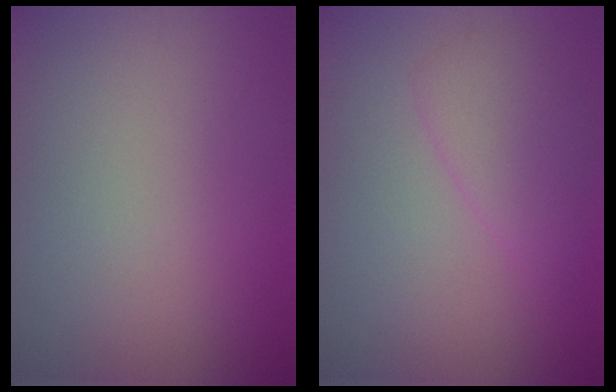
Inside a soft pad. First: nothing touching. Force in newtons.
{"total": 2.7, "press": 2.7, "slide": 0.2}